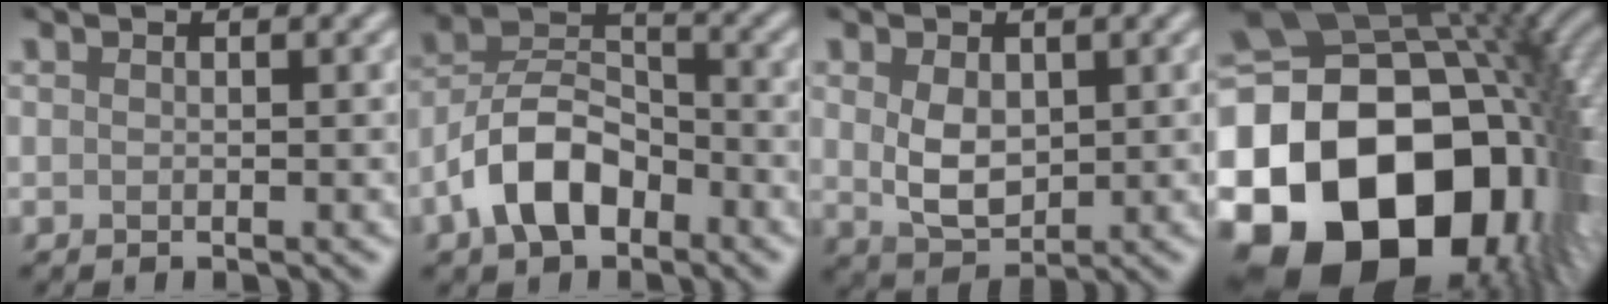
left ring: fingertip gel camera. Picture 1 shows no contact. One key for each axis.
{"total": 6.6, "fx": -3.5, "fy": 3.8, "fz": 4.2, "tx": -0.072, "ty": 0.009, "tz": -0.074}
{"total": 3.9, "fx": 0.5, "fy": 2.6, "fz": 2.9, "tx": -0.065, "ty": -0.003, "tz": 0.016}
{"total": 24.5, "fx": -7.1, "fy": 18.7, "fz": 14.2, "tx": -0.240, "ty": -0.043, "tz": -0.149}